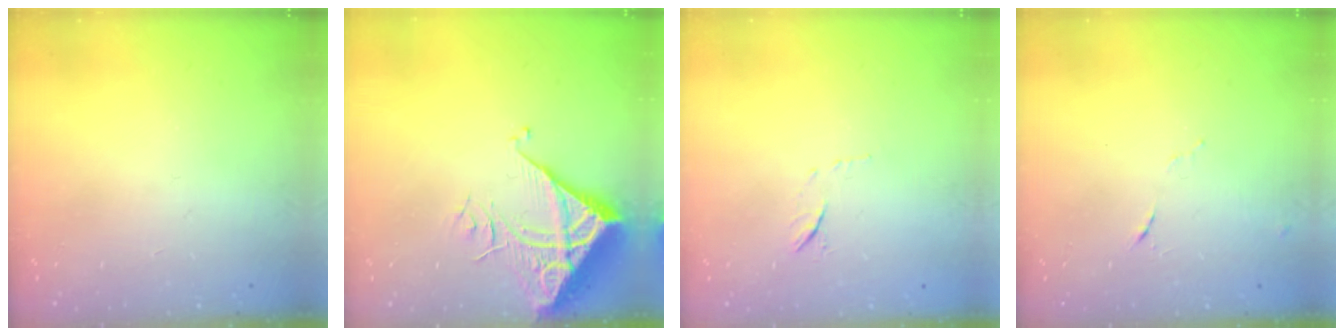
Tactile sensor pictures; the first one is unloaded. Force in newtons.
{"total": 7.5, "press": 7.4, "slide": 1.0}
{"total": 6.1, "press": 5.9, "slide": 1.5}
{"total": 5.2, "press": 5.1, "slide": 0.8}